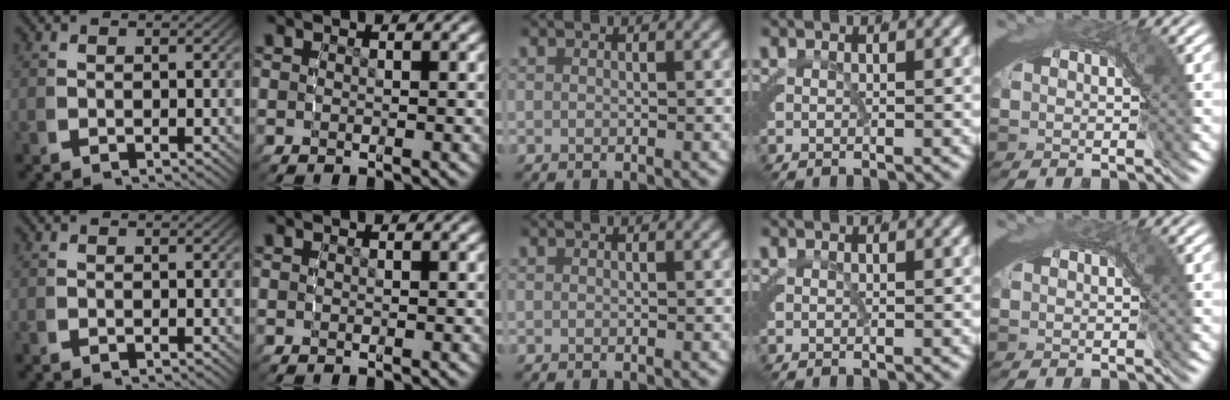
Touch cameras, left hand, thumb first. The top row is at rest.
{}